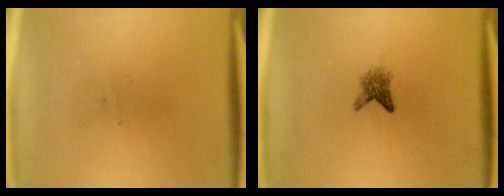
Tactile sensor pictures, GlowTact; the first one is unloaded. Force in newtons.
{"total": 2.1}